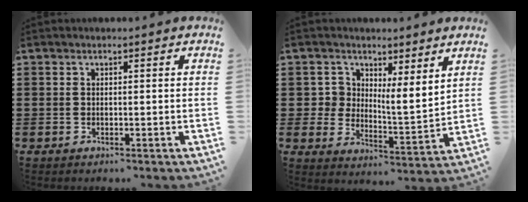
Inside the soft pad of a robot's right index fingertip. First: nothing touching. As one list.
[{"total": 4.9, "force": [3.6, 3.2, 1.2], "torque": [-0.039, -0.006, 0.064]}]